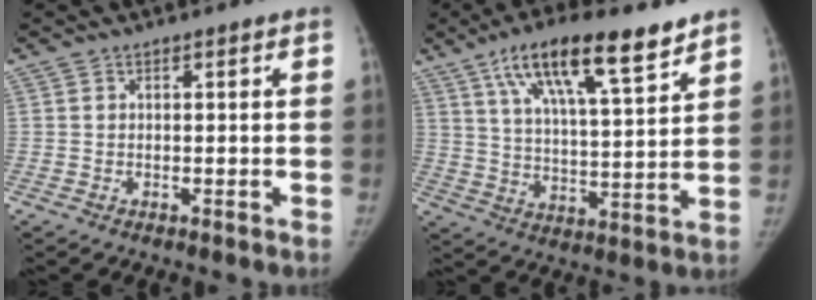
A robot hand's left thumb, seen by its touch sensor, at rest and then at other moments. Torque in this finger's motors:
{"motor_torque": [0.46, 0.09, 1.44, -0.96, 0.12]}